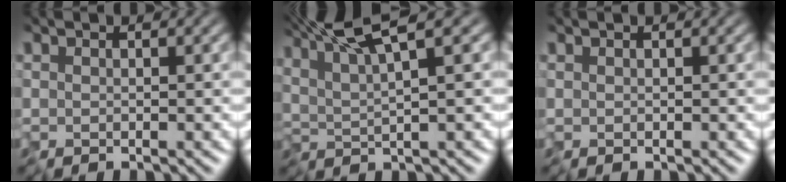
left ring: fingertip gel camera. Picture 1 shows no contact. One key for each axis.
{"total": 9.4, "fx": 5.7, "fy": 1.9, "fz": 7.2, "tx": -0.121, "ty": 0.019, "tz": 0.074}
{"total": 0.0}